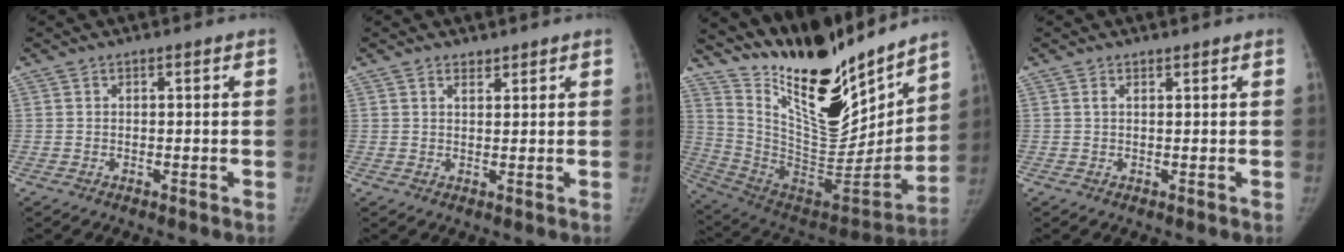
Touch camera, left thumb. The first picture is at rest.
{"total": 1.4, "force": [1.2, 0.7, 0.2], "torque": [0.008, -0.011, 0.018]}
{"total": 26.5, "force": [21.2, 7.9, 13.8], "torque": [-0.177, -0.124, 0.362]}
{"total": 0.6, "force": [0.5, 0.1, 0.2], "torque": [-0.003, -0.005, 0.009]}